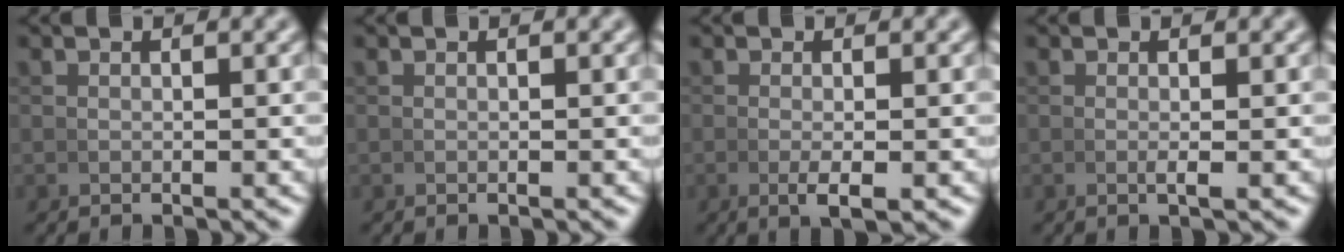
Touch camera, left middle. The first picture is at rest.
{"total": 0.0}
{"total": 2.2, "force": [-0.7, 0.6, 2.0], "torque": [-0.041, -0.006, -0.009]}
{"total": 0.8, "force": [-0.1, 0.1, 0.8], "torque": [-0.017, -0.001, -0.002]}